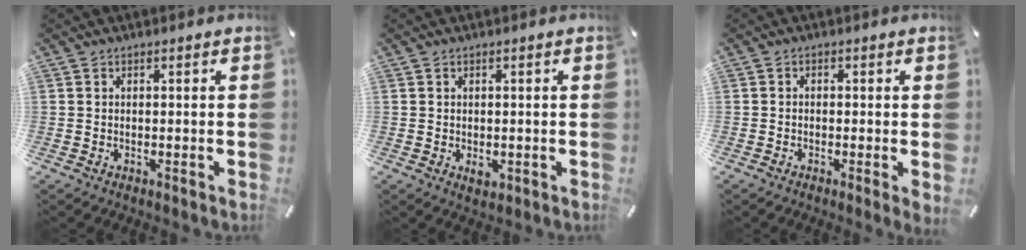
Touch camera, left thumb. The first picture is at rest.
{"total": 2.0, "force": [-0.5, 1.5, 1.3], "torque": [-0.023, 0.001, -0.006]}
{"total": 1.2, "force": [-0.5, 0.3, 1.0], "torque": [-0.018, 0.000, -0.009]}